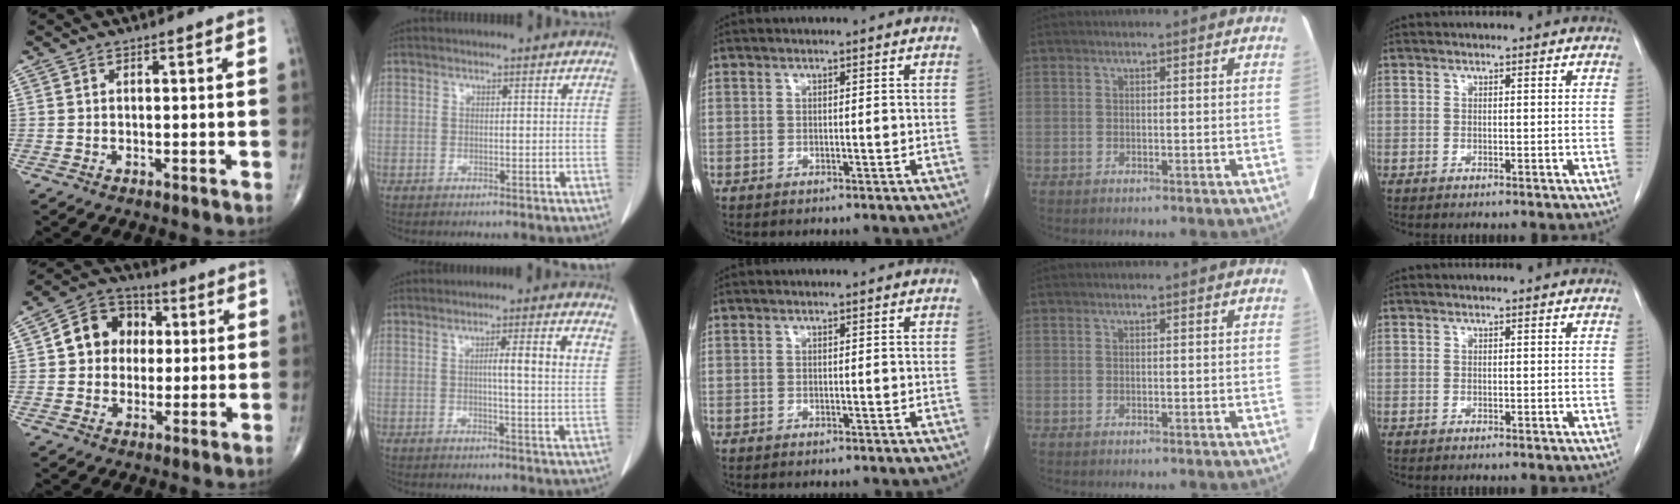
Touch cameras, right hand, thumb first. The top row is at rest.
{"thumb": {"total": 10.5, "force": [1.5, 8.8, 5.5], "torque": [-0.052, 0.019, 0.014]}, "index": {"total": 6.3, "force": [2.1, -0.2, 5.9], "torque": [-0.083, 0.000, 0.025]}}